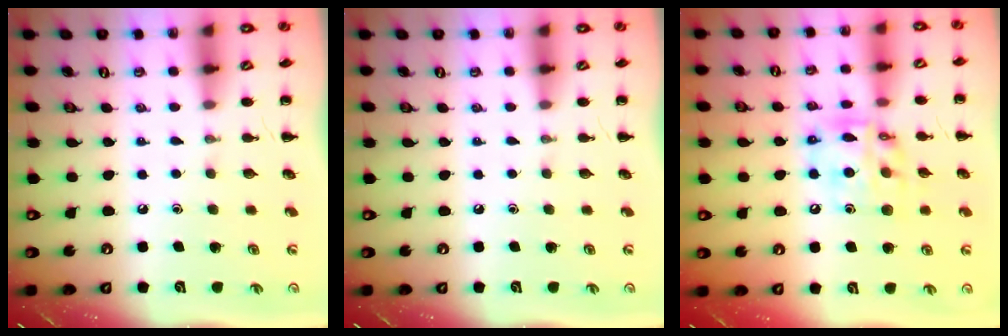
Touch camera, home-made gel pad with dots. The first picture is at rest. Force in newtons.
{"total": 0.0}
{"total": 12.9, "press": 12.5, "slide": 3.0}